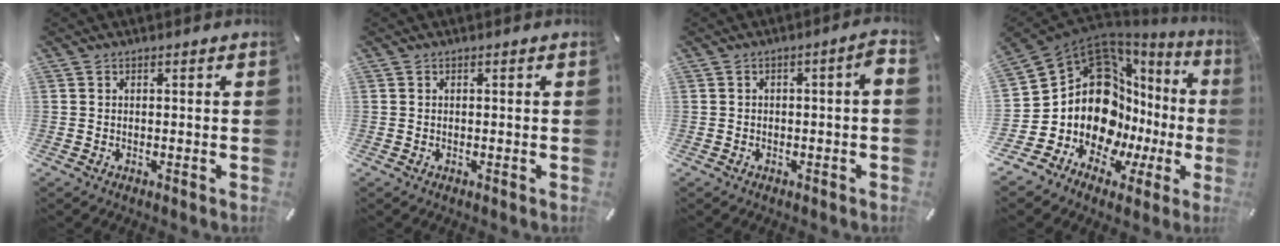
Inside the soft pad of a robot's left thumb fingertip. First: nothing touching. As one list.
[{"total": 0.0}, {"total": 3.3, "force": [-0.9, 1.1, 3.0], "torque": [-0.048, 0.011, -0.018]}, {"total": 19.3, "force": [1.7, 13.9, 13.2], "torque": [-0.233, -0.075, 0.053]}]